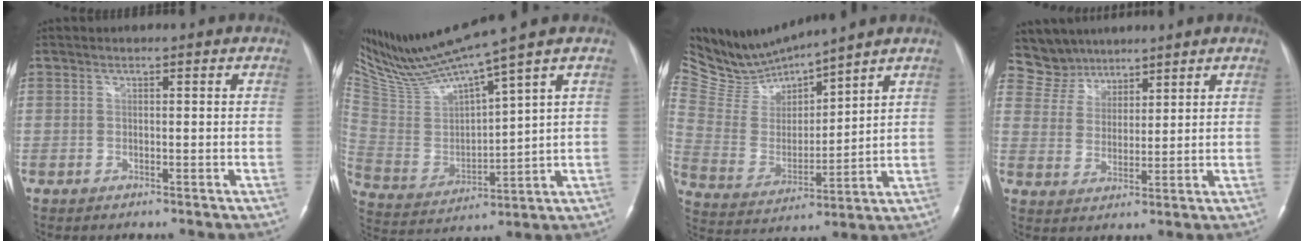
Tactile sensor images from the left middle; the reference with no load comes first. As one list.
[{"total": 14.4, "force": [12.3, -1.4, 7.3], "torque": [-0.154, -0.005, 0.246]}, {"total": 10.2, "force": [10.1, -0.4, 1.0], "torque": [-0.050, 0.000, 0.224]}, {"total": 6.0, "force": [5.3, 2.7, -0.7], "torque": [0.010, 0.010, 0.109]}]